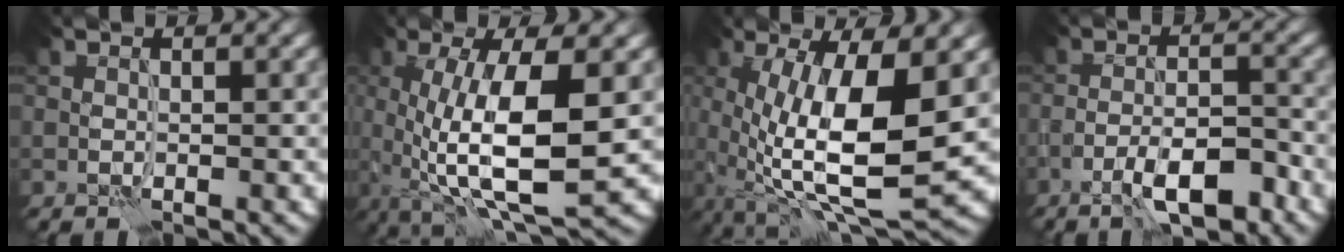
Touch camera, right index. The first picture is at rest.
{"total": 11.0, "force": [-0.6, 3.3, 10.5], "torque": [-0.180, -0.013, -0.007]}
{"total": 12.5, "force": [-0.8, 4.1, 11.8], "torque": [-0.208, -0.014, -0.010]}
{"total": 5.7, "force": [-3.5, 1.5, 4.2], "torque": [-0.068, 0.007, -0.058]}